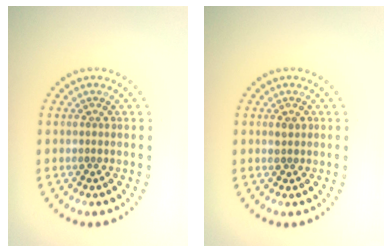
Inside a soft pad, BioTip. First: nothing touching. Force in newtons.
{"total": 1.0, "press": 0.9, "slide": 0.2}